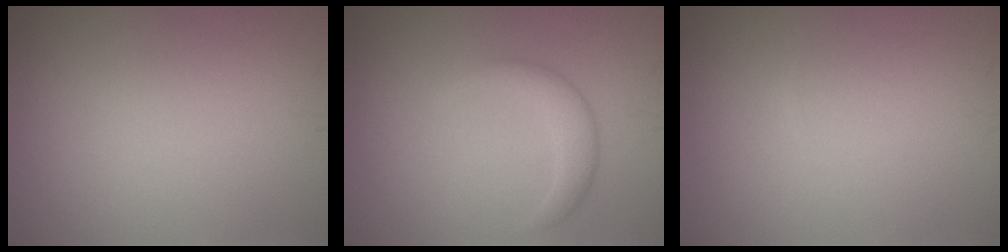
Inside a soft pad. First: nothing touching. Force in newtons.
{"total": 2.4, "press": 2.4, "slide": 0.2}
{"total": 0.0}